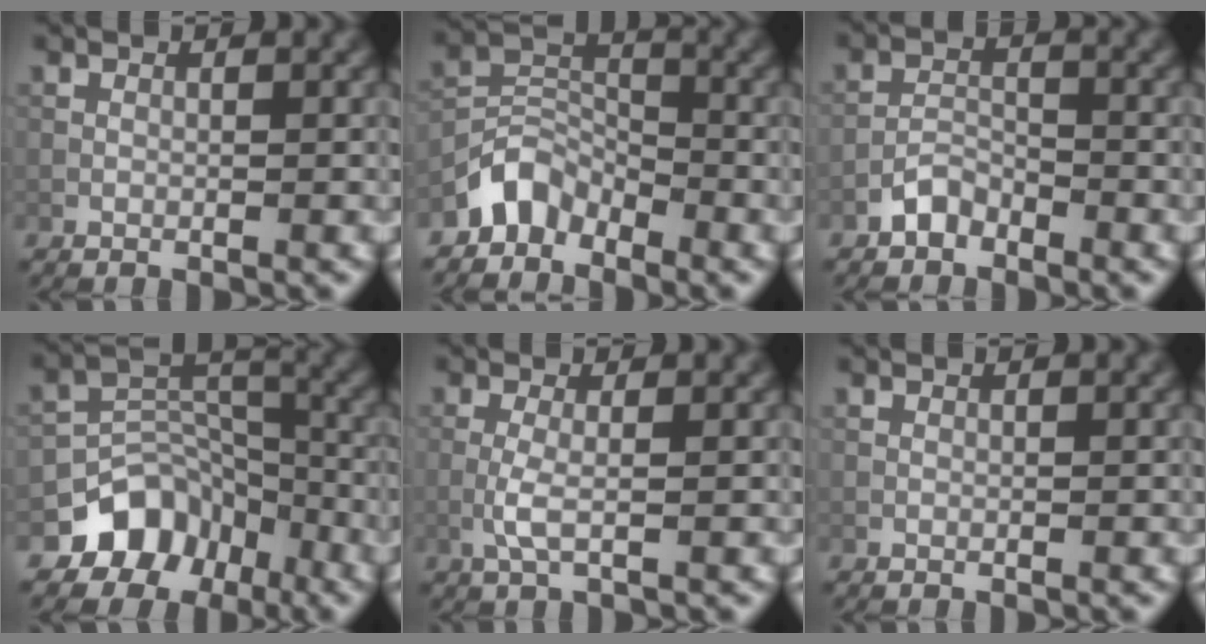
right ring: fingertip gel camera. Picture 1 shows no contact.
{"total": 3.6, "force": [-2.9, 2.0, 0.9], "torque": [-0.012, 0.012, -0.066]}
{"total": 2.1, "force": [-1.7, 1.0, 0.7], "torque": [-0.010, 0.011, -0.036]}
{"total": 6.5, "force": [-4.1, 4.7, 1.9], "torque": [-0.009, 0.002, -0.071]}
{"total": 1.9, "force": [-0.5, 0.3, 1.8], "torque": [-0.041, 0.002, -0.016]}
{"total": 0.0}